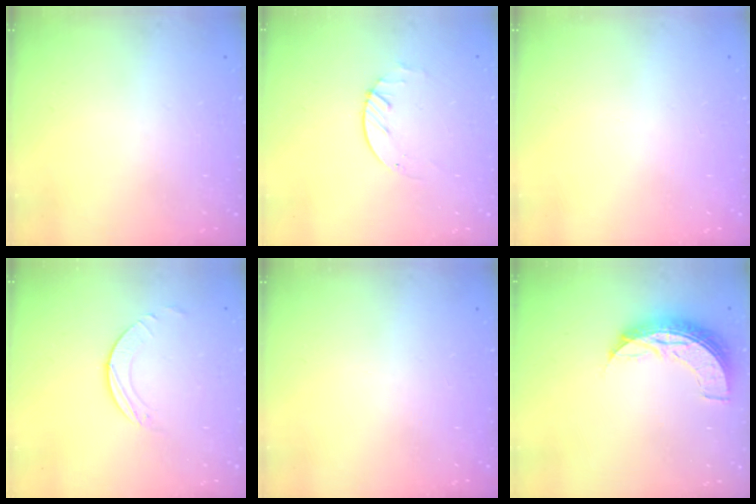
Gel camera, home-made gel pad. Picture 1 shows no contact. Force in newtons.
{"total": 1.7, "press": 1.7, "slide": 0.2}
{"total": 0.0}
{"total": 1.6, "press": 1.6, "slide": 0.2}
{"total": 0.0}
{"total": 8.3, "press": 8.3, "slide": 0.4}